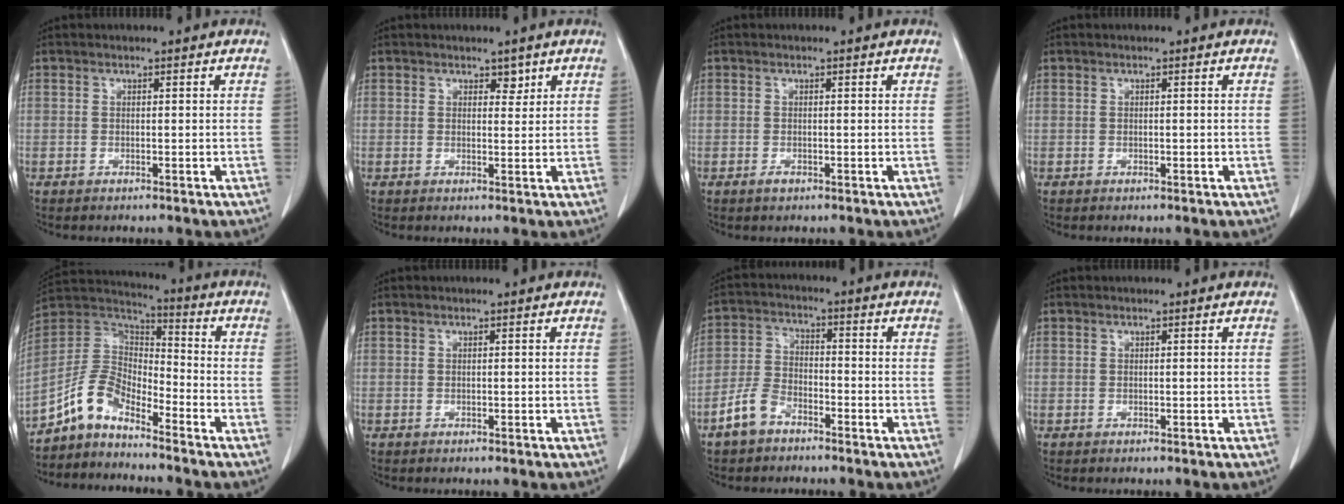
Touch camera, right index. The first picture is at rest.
{"total": 2.6, "force": [1.5, 1.7, 1.3], "torque": [-0.026, 0.007, 0.029]}
{"total": 1.6, "force": [-0.6, 1.1, 1.0], "torque": [-0.016, 0.001, -0.006]}
{"total": 0.8, "force": [-0.1, 0.5, 0.6], "torque": [-0.018, 0.002, 0.000]}
{"total": 10.2, "force": [-7.5, 4.1, 5.5], "torque": [-0.127, 0.022, -0.151]}
{"total": 0.0}
{"total": 6.9, "force": [-4.4, 3.9, 3.5], "torque": [-0.093, 0.014, -0.086]}
{"total": 0.0}